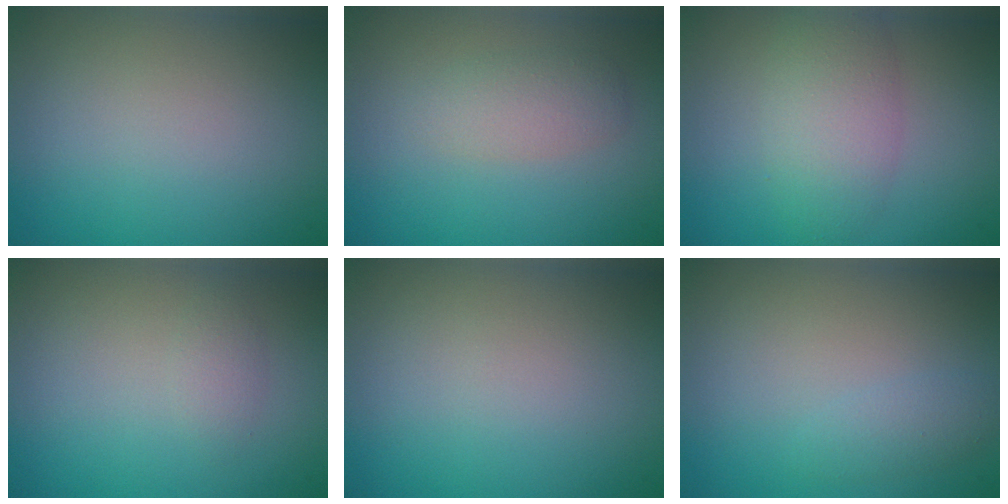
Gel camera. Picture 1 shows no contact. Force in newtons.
{"total": 2.1, "press": 2.1, "slide": 0.1}
{"total": 4.0, "press": 4.0, "slide": 0.1}
{"total": 0.9, "press": 0.9, "slide": 0.0}
{"total": 0.0}
{"total": 1.3, "press": 1.3, "slide": 0.0}